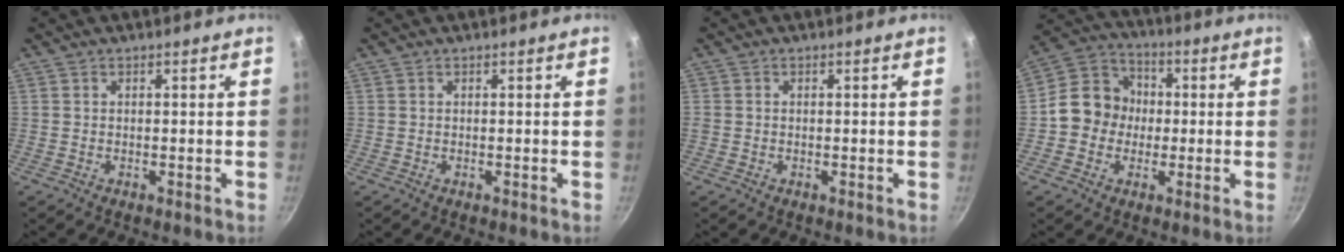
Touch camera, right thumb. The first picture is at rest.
{"total": 0.0}
{"total": 0.6, "force": [-0.1, 0.6, 0.1], "torque": [-0.003, 0.002, -0.001]}
{"total": 10.8, "force": [-0.8, 9.7, 4.7], "torque": [-0.042, 0.027, -0.037]}